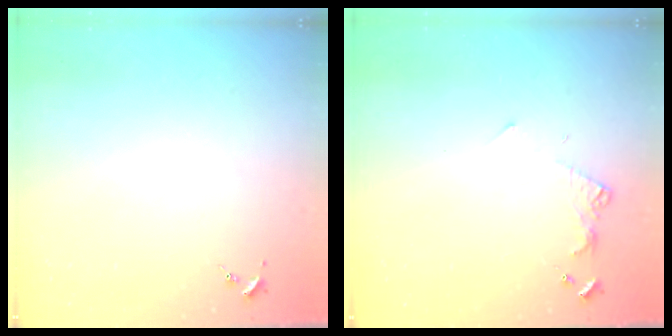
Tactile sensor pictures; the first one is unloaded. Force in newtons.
{"total": 4.9, "press": 4.9, "slide": 0.5}